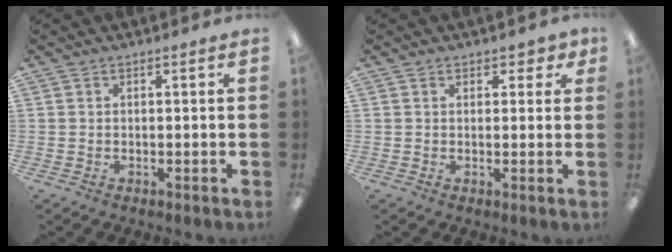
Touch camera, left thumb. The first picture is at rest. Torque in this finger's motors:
{"motor_torque": [0.22, 0.32, -0.13, -0.21, -0.02]}